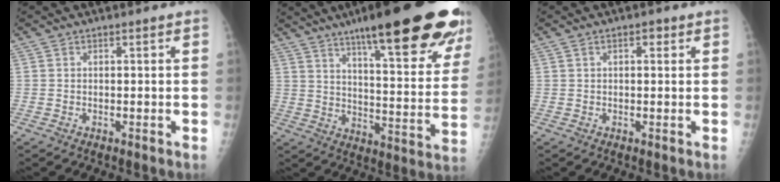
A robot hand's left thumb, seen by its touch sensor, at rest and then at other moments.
{"total": 28.8, "force": [19.0, 5.8, 20.8], "torque": [-0.253, -0.062, 0.262]}
{"total": 1.7, "force": [0.7, 0.9, 1.2], "torque": [-0.011, 0.001, 0.010]}